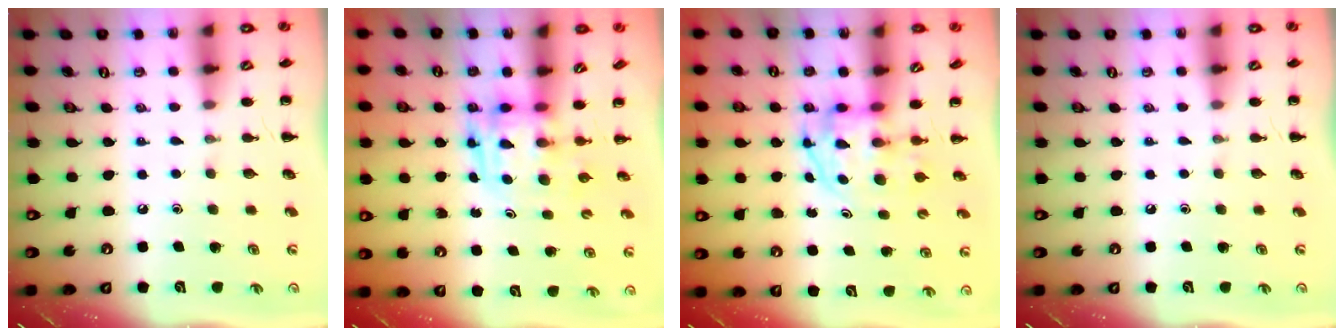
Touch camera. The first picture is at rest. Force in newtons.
{"total": 3.9, "press": 3.8, "slide": 0.7}
{"total": 3.3, "press": 3.3, "slide": 0.5}
{"total": 0.0}